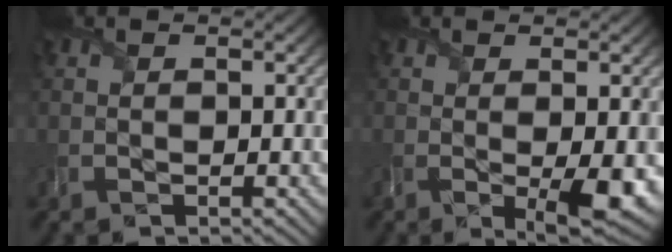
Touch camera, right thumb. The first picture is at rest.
{"total": 5.0, "force": [-0.7, 1.1, 4.8], "torque": [-0.080, -0.011, -0.007]}